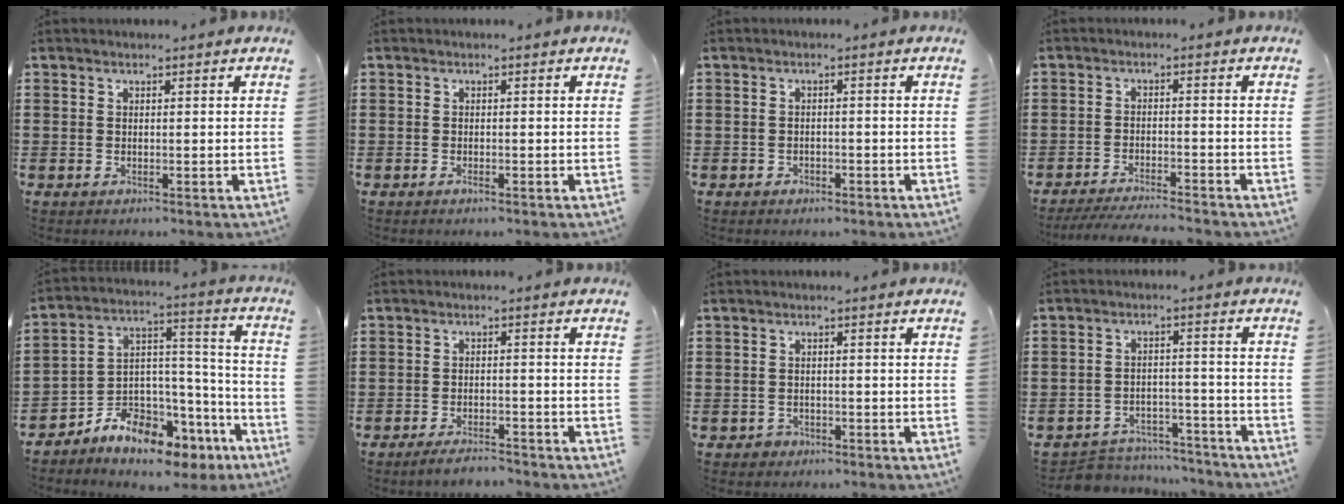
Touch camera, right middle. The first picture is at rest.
{"total": 0.6, "force": [-0.3, 0.1, 0.4], "torque": [-0.009, -0.002, -0.006]}
{"total": 1.0, "force": [-0.8, 0.6, 0.1], "torque": [-0.005, 0.001, -0.018]}
{"total": 3.9, "force": [-3.8, -0.1, 1.1], "torque": [-0.024, -0.006, -0.077]}
{"total": 8.1, "force": [-7.2, 3.4, 1.3], "torque": [-0.035, 0.015, -0.136]}
{"total": 2.7, "force": [-2.5, 0.3, 1.0], "torque": [-0.017, 0.002, -0.049]}
{"total": 1.0, "force": [-0.8, 0.7, 0.1], "torque": [-0.004, 0.000, -0.018]}
{"total": 4.9, "force": [-4.9, 0.8, 0.0], "torque": [-0.002, 0.011, -0.101]}